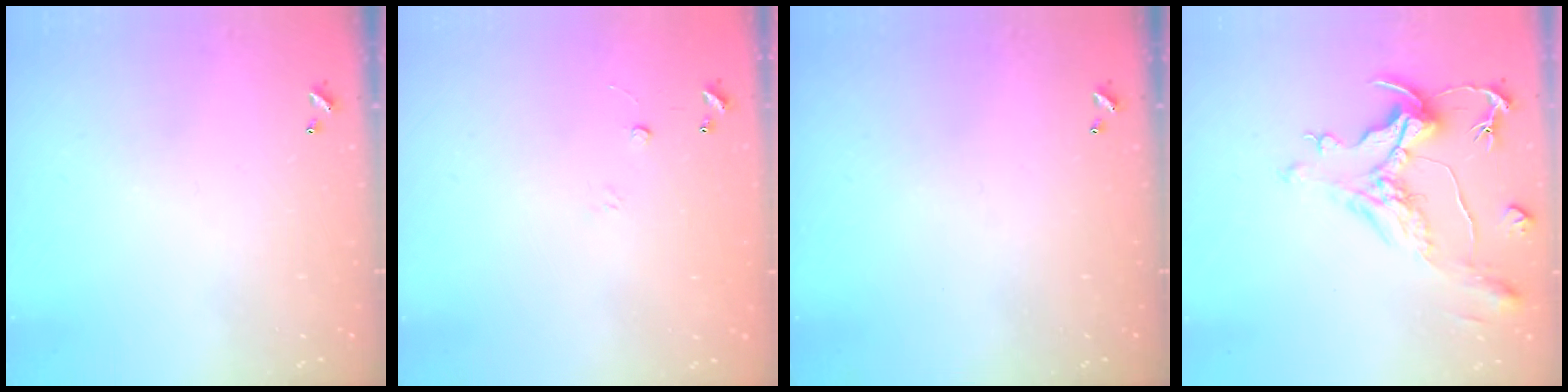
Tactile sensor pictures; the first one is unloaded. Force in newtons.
{"total": 6.6, "press": 6.6, "slide": 0.6}
{"total": 0.0}
{"total": 1.6, "press": 0.1, "slide": 1.6}